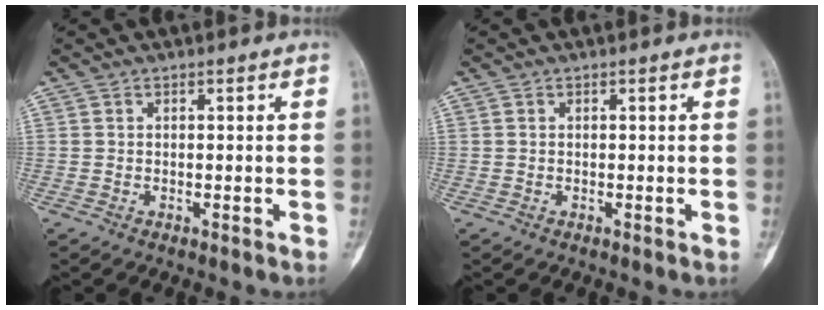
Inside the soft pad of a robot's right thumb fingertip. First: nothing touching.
{"total": 0.0}